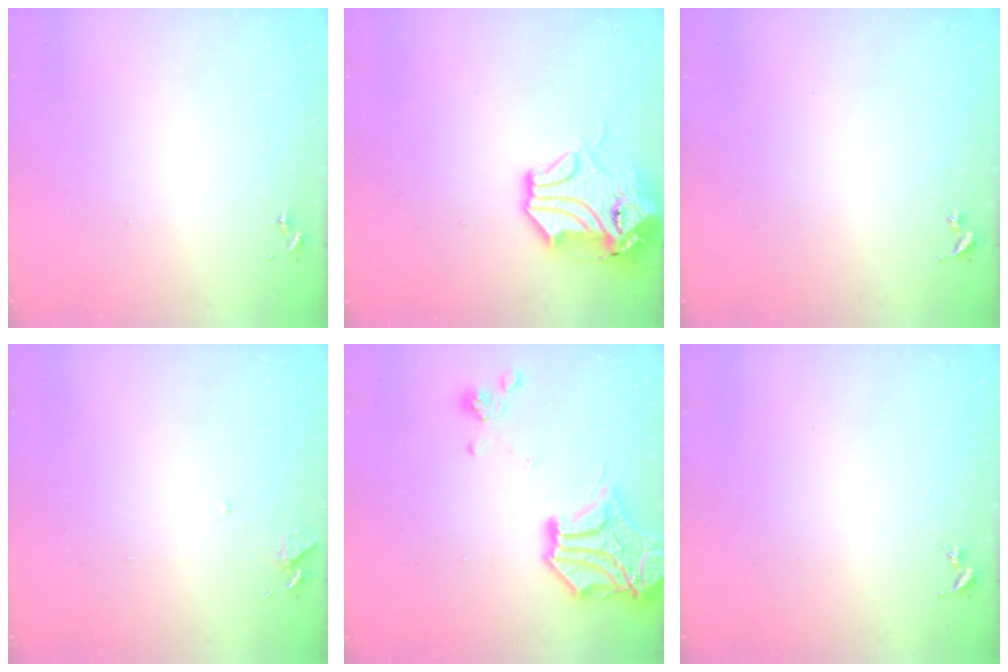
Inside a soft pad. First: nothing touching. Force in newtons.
{"total": 13.7, "press": 13.5, "slide": 1.8}
{"total": 0.0}
{"total": 6.2, "press": 6.2, "slide": 0.6}
{"total": 19.9, "press": 19.8, "slide": 2.6}
{"total": 0.0}